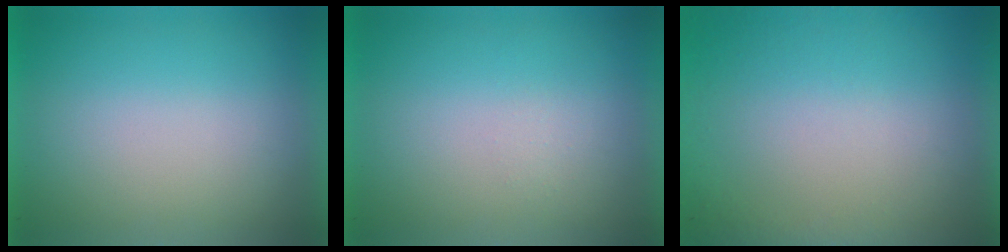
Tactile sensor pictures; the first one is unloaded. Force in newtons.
{"total": 1.3}
{"total": 5.3}